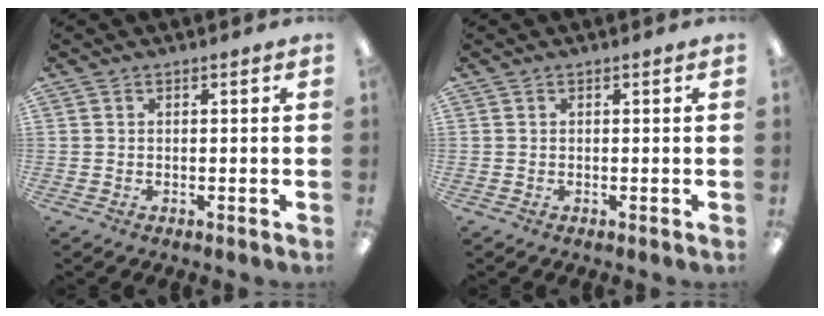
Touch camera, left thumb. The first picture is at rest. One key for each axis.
{"total": 0.0}